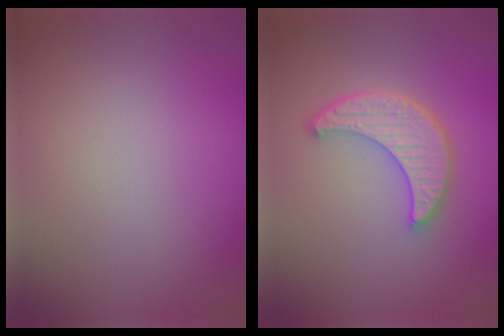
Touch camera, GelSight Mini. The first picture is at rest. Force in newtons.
{"total": 5.2, "press": 4.1, "slide": 3.3}